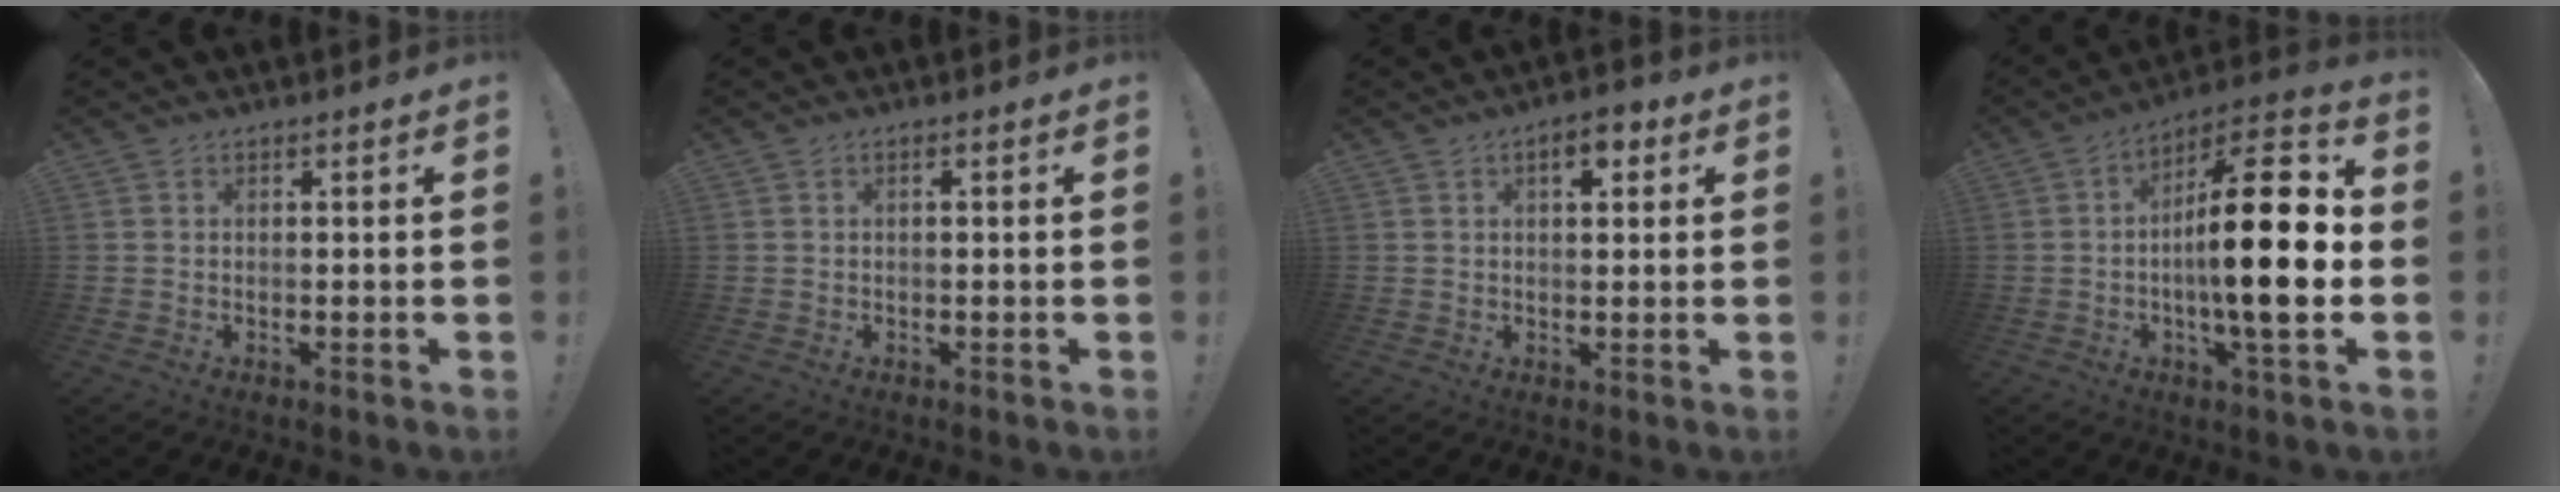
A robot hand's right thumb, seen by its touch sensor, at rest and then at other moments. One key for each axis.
{"total": 0.7, "fx": -0.3, "fy": 0.0, "fz": 0.6, "tx": -0.013, "ty": 0.000, "tz": -0.005}
{"total": 4.9, "fx": 2.2, "fy": 2.5, "fz": 3.7, "tx": -0.037, "ty": -0.004, "tz": 0.031}
{"total": 21.6, "fx": -1.8, "fy": 5.2, "fz": 20.9, "tx": -0.357, "ty": 0.001, "tz": -0.040}